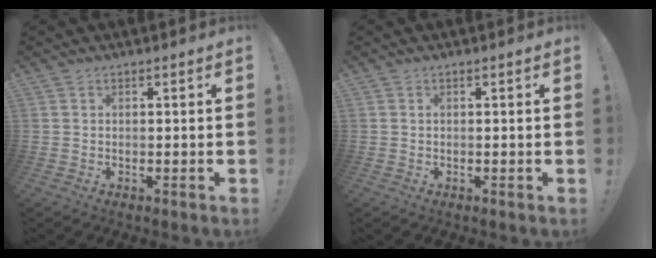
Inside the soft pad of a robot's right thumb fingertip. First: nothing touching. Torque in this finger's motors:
{"motor_torque": [-0.02, 0.00, 0.54, -0.60, 0.08]}